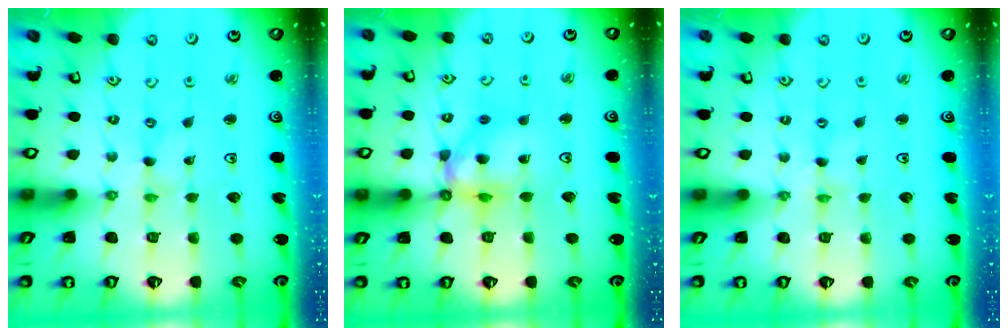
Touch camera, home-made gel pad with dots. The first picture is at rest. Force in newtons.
{"total": 11.7, "press": 11.6, "slide": 1.1}
{"total": 0.0}